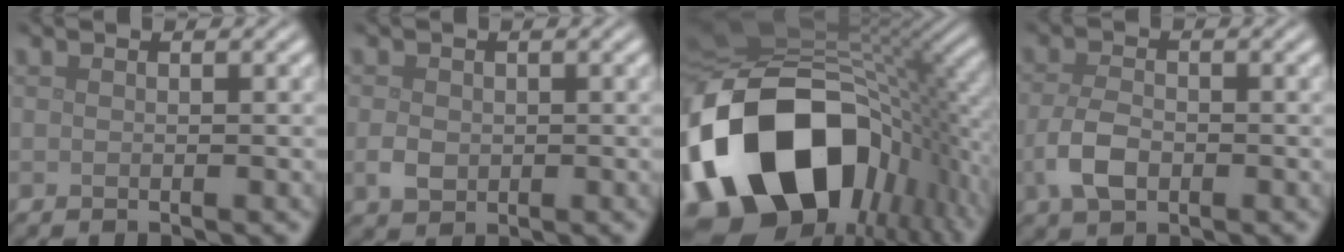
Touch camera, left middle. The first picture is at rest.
{"total": 2.0, "force": [-0.3, 1.7, 1.1], "torque": [-0.022, -0.005, -0.009]}
{"total": 20.3, "force": [-5.4, 13.1, 14.5], "torque": [-0.313, -0.031, -0.086]}
{"total": 3.5, "force": [-1.0, 2.2, 2.5], "torque": [-0.058, -0.004, -0.023]}